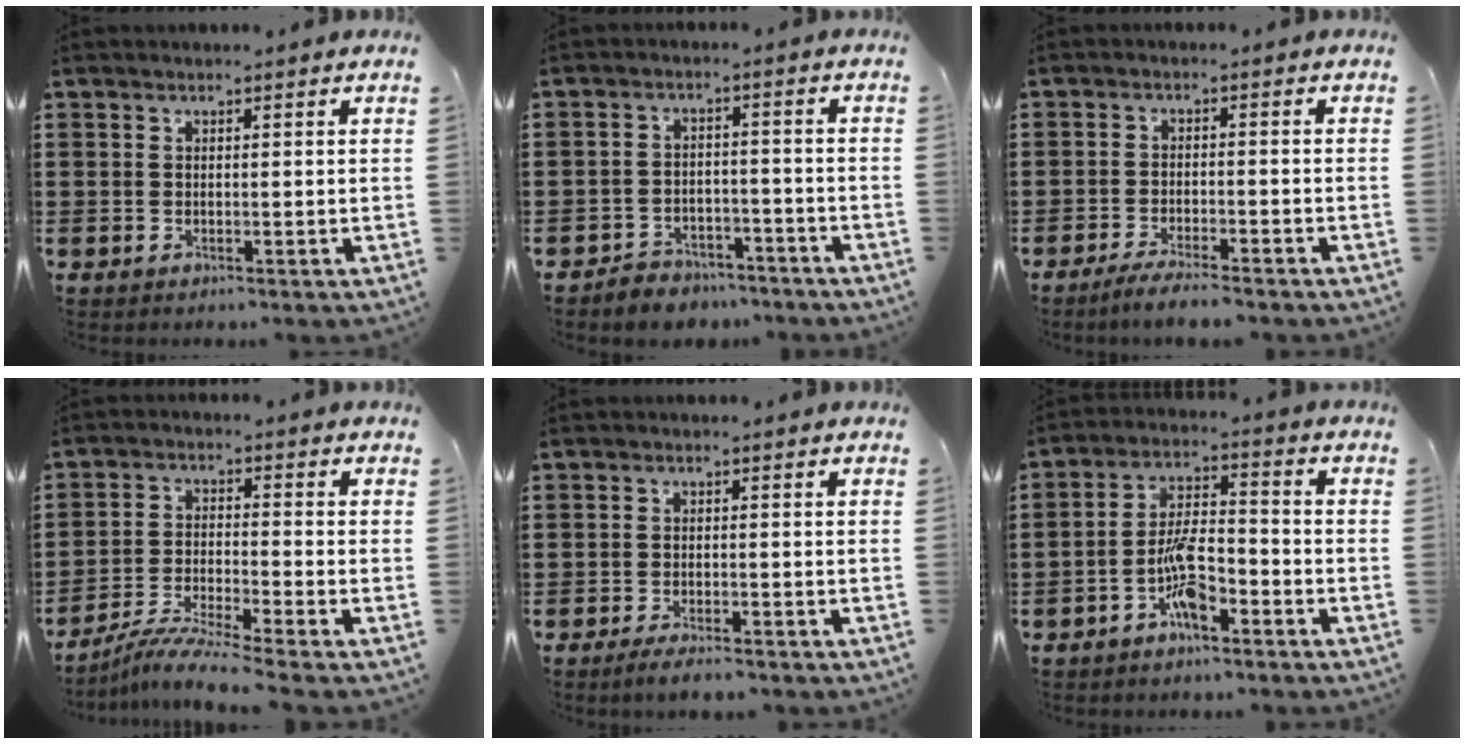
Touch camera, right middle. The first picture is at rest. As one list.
[{"total": 3.8, "force": [-3.7, 0.8, -0.2], "torque": [-0.004, 0.005, -0.078]}, {"total": 3.3, "force": [-3.0, -0.1, 1.3], "torque": [-0.022, -0.002, -0.058]}, {"total": 5.7, "force": [-5.2, -0.6, 2.1], "torque": [-0.047, -0.018, -0.103]}, {"total": 2.2, "force": [-1.9, 0.1, 0.9], "torque": [-0.016, 0.001, -0.037]}, {"total": 7.0, "force": [-3.7, 2.2, 5.4], "torque": [-0.116, 0.005, -0.073]}]